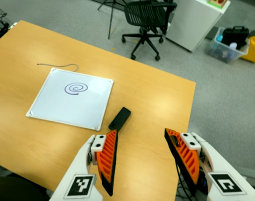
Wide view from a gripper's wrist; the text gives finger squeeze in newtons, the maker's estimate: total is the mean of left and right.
{"total": 0.0}